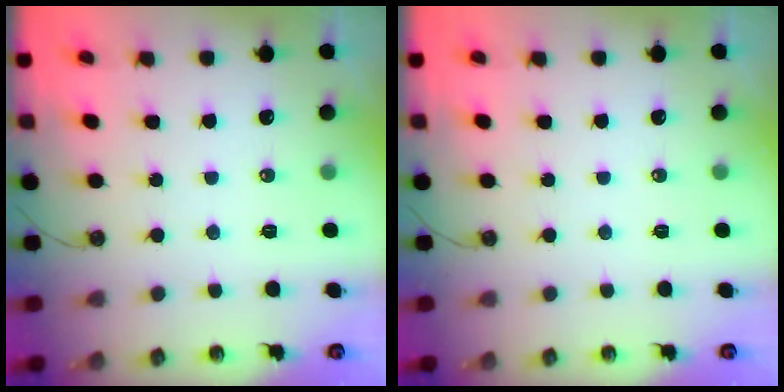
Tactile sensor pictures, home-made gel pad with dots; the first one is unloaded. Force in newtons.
{"total": 0.0}